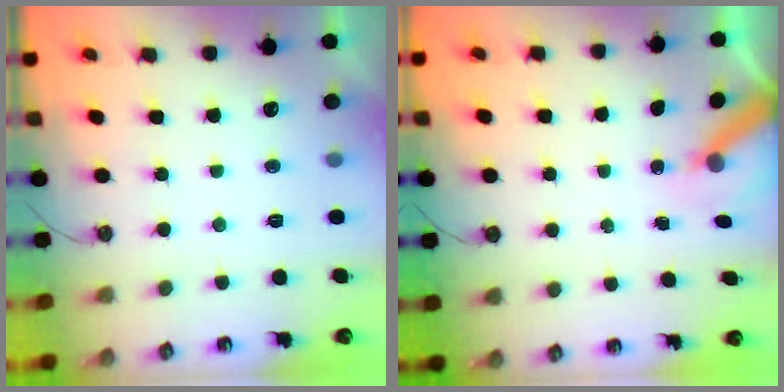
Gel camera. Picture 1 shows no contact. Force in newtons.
{"total": 6.5, "press": 6.5, "slide": 0.7}